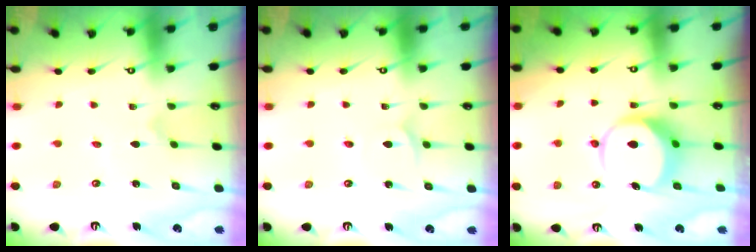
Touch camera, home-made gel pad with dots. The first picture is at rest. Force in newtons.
{"total": 2.4, "press": 2.4, "slide": 0.2}
{"total": 9.2, "press": 9.2, "slide": 0.8}